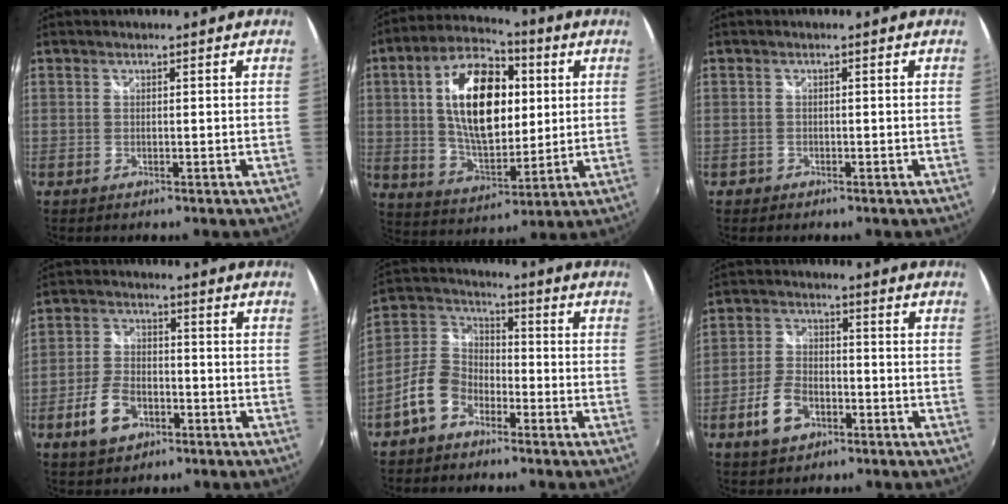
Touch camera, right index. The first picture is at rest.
{"total": 18.2, "force": [3.6, 9.7, 15.0], "torque": [-0.267, 0.027, 0.069]}
{"total": 1.2, "force": [-0.7, 0.9, 0.0], "torque": [-0.005, 0.001, -0.012]}
{"total": 8.1, "force": [-4.1, 4.9, 5.0], "torque": [-0.114, 0.003, -0.070]}
{"total": 8.8, "force": [-5.2, 5.8, 4.0], "torque": [-0.093, 0.022, -0.104]}
{"total": 7.6, "force": [-3.8, 4.6, 4.7], "torque": [-0.106, 0.005, -0.067]}